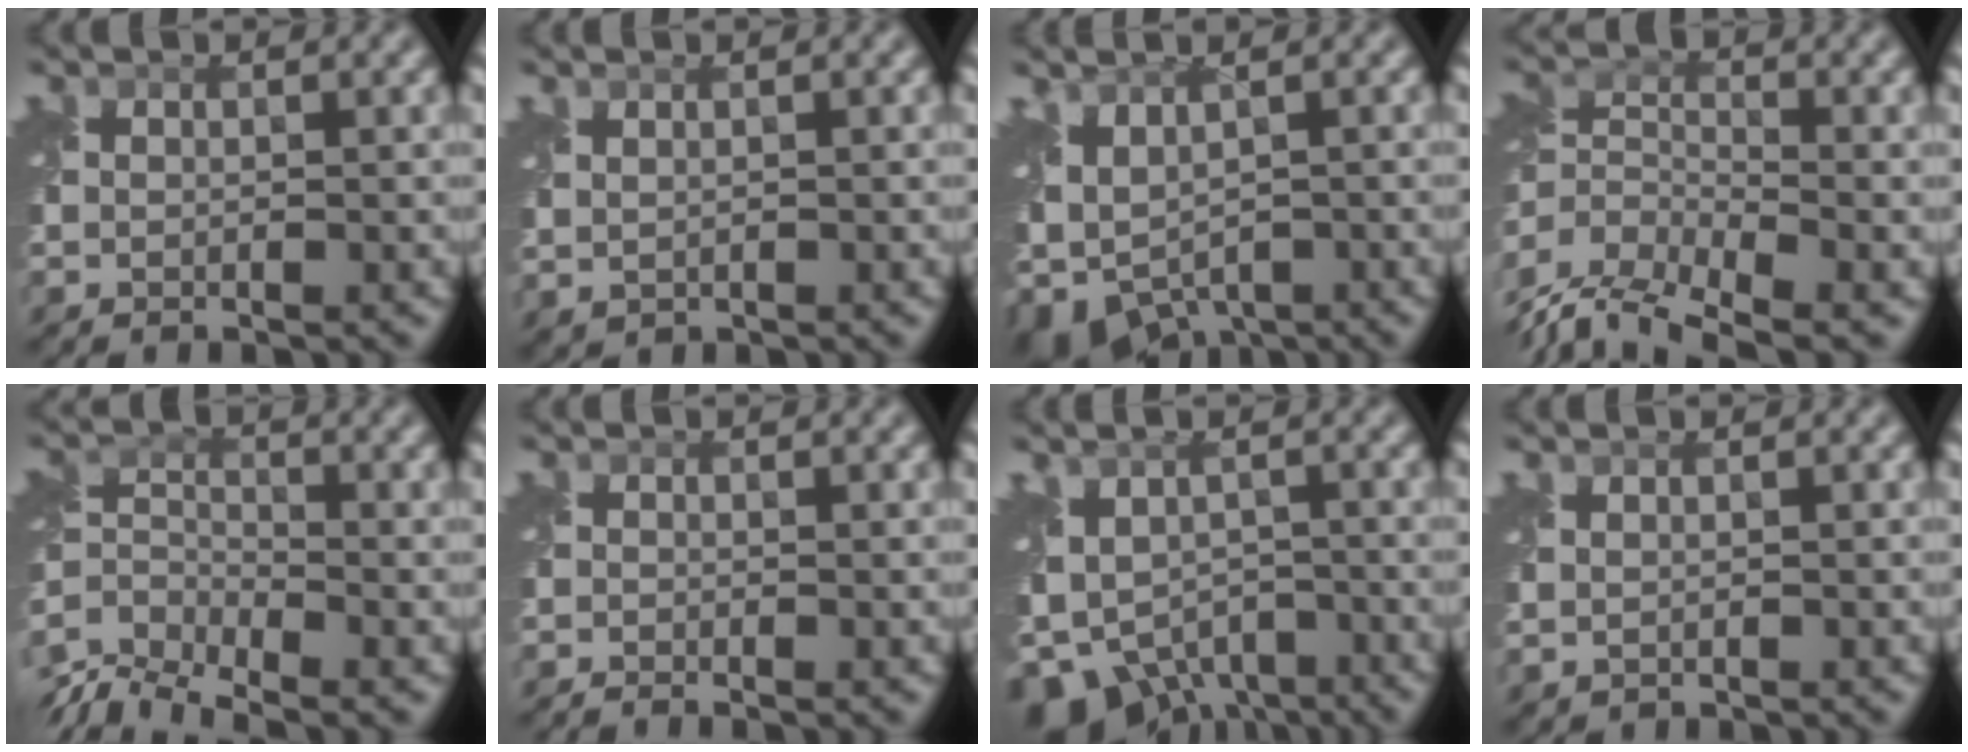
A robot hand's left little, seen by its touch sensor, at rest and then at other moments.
{"total": 0.9, "force": [0.6, 0.6, 0.5], "torque": [-0.014, -0.003, 0.019]}
{"total": 5.3, "force": [-2.5, 3.0, 3.6], "torque": [-0.069, -0.014, -0.042]}
{"total": 7.6, "force": [-4.5, 3.3, 5.1], "torque": [-0.094, -0.008, -0.096]}
{"total": 6.6, "force": [-4.9, 2.7, 3.6], "torque": [-0.062, -0.008, -0.104]}
{"total": 1.3, "force": [-1.2, 0.0, 0.4], "torque": [-0.007, -0.011, -0.028]}
{"total": 7.3, "force": [-4.1, 4.7, 3.9], "torque": [-0.073, -0.017, -0.065]}
{"total": 0.6, "force": [0.3, 0.5, 0.3], "torque": [-0.010, -0.003, 0.011]}